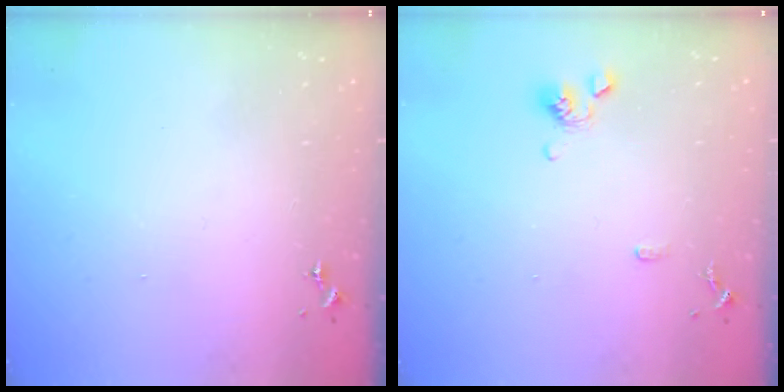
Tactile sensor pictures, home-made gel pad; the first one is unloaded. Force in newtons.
{"total": 9.1, "press": 8.9, "slide": 1.9}